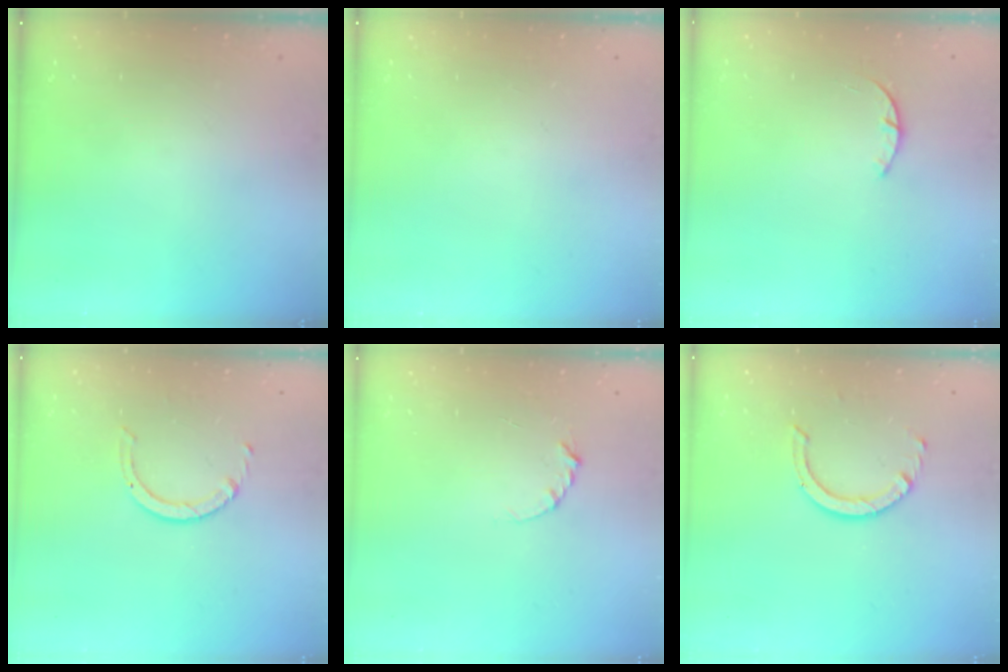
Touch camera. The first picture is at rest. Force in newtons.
{"total": 0.0}
{"total": 1.4, "press": 1.4, "slide": 0.3}
{"total": 2.5, "press": 2.4, "slide": 0.3}
{"total": 2.9, "press": 2.9, "slide": 0.3}
{"total": 7.3, "press": 7.3, "slide": 0.5}